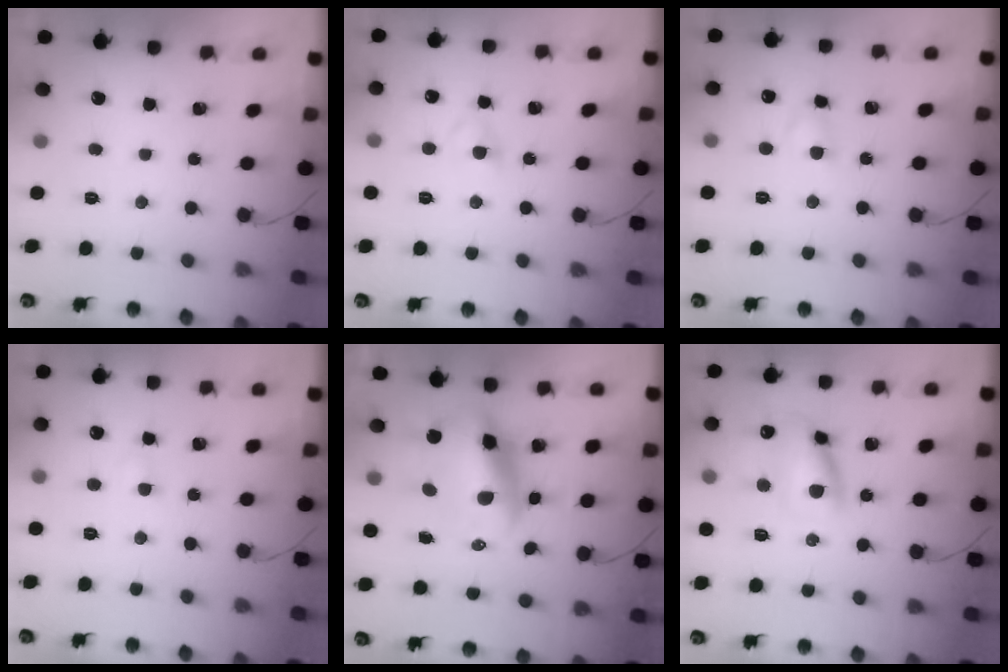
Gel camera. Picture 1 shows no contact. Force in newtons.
{"total": 2.8, "press": 2.7, "slide": 0.8}
{"total": 3.5, "press": 3.2, "slide": 1.4}
{"total": 2.6, "press": 2.4, "slide": 0.9}
{"total": 12.1, "press": 11.6, "slide": 3.2}
{"total": 12.2, "press": 12.0, "slide": 2.3}